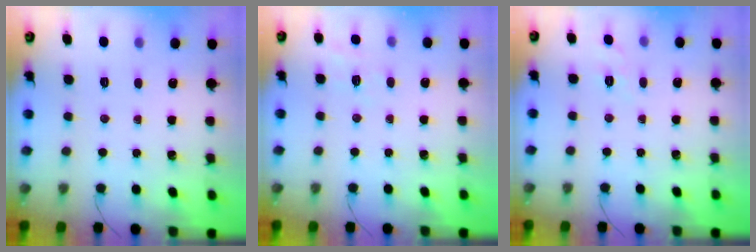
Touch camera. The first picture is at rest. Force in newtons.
{"total": 8.5, "press": 8.2, "slide": 2.1}
{"total": 3.4, "press": 2.9, "slide": 1.7}